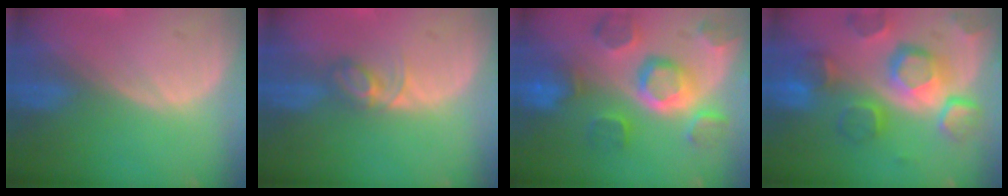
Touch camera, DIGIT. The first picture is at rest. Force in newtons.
{"total": 3.3, "press": 3.2, "slide": 0.4}
{"total": 11.4, "press": 10.1, "slide": 5.3}
{"total": 12.3, "press": 10.7, "slide": 6.0}